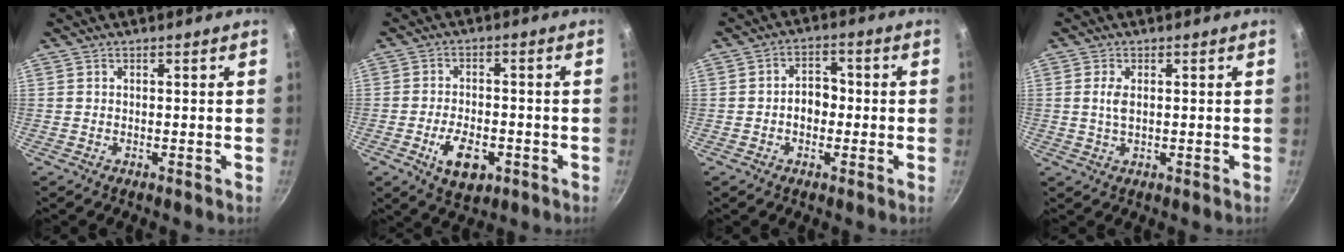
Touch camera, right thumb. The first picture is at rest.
{"total": 8.3, "force": [-3.1, 4.7, 6.1], "torque": [-0.089, 0.010, -0.046]}
{"total": 5.0, "force": [-0.7, 3.8, 3.2], "torque": [-0.018, 0.018, -0.017]}
{"total": 2.8, "force": [0.4, 1.5, 2.4], "torque": [-0.049, 0.001, 0.008]}